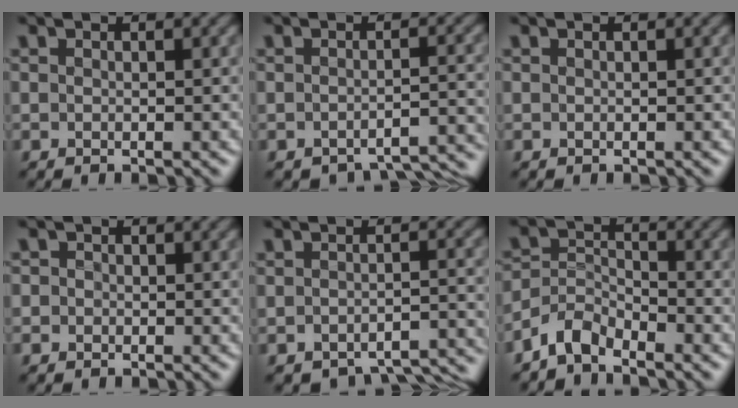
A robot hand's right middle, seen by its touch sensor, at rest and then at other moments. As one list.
[{"total": 4.2, "force": [-4.0, 1.0, 0.8], "torque": [-0.012, -0.002, -0.044]}, {"total": 0.0}, {"total": 1.5, "force": [0.1, 1.5, 0.3], "torque": [0.011, 0.011, -0.016]}, {"total": 5.7, "force": [-5.1, 2.1, 1.3], "torque": [-0.004, -0.003, -0.060]}, {"total": 3.2, "force": [-2.9, 1.2, 0.7], "torque": [-0.017, 0.009, -0.068]}]